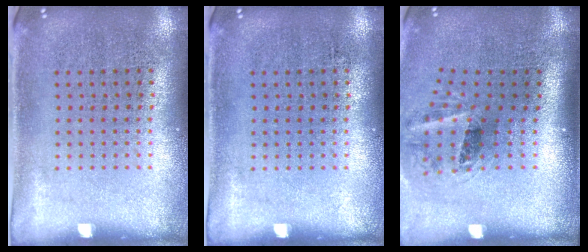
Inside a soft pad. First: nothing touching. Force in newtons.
{"total": 0.0}
{"total": 1.6, "press": 1.1, "slide": 1.1}